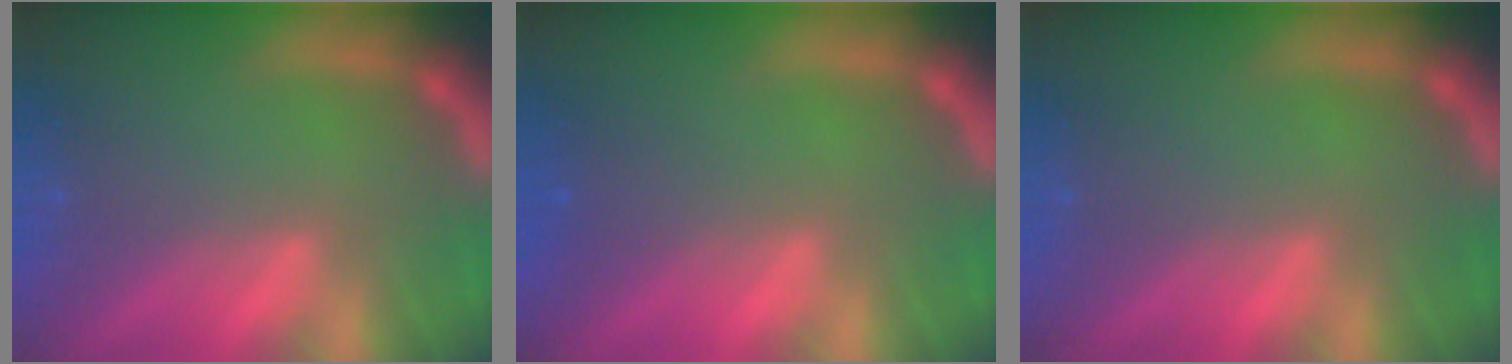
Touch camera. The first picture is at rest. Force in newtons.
{"total": 1.5}
{"total": 0.0}